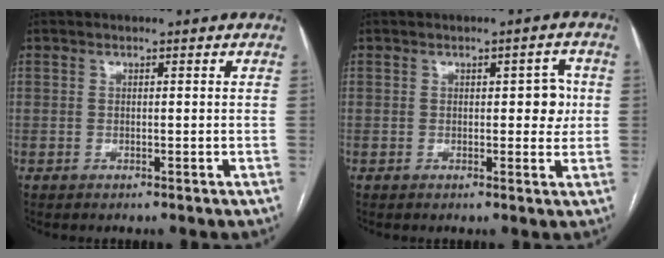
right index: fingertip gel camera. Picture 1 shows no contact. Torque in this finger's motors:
{"motor_torque": [0.38, 0.11, 0.07, 0.02]}